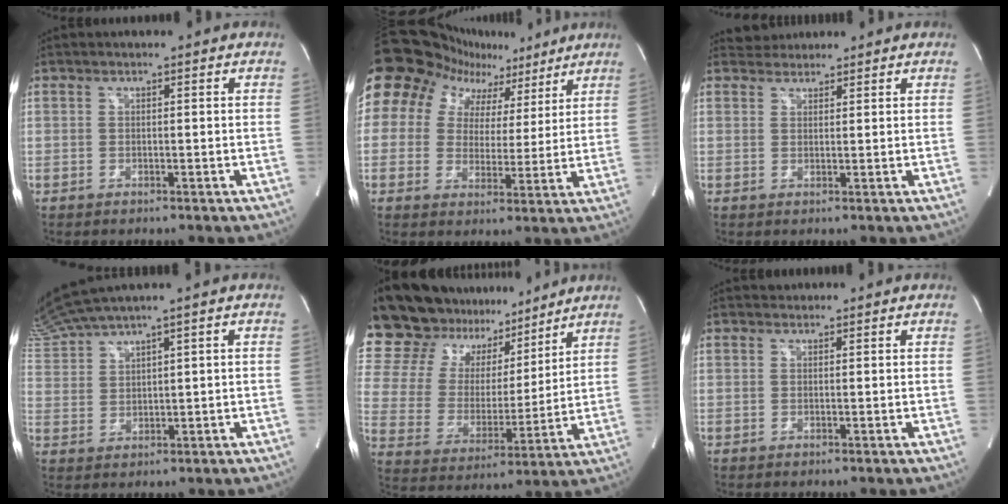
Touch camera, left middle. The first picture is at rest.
{"total": 16.7, "force": [11.0, 11.8, 4.5], "torque": [-0.095, 0.056, 0.153]}
{"total": 2.3, "force": [2.2, 0.7, -0.4], "torque": [0.004, 0.016, 0.037]}
{"total": 6.2, "force": [5.6, -1.0, 2.4], "torque": [-0.070, 0.009, 0.129]}
{"total": 22.7, "force": [19.7, 9.1, 6.7], "torque": [-0.138, 0.037, 0.323]}
{"total": 0.7, "force": [0.6, 0.3, -0.1], "torque": [-0.002, 0.006, 0.009]}